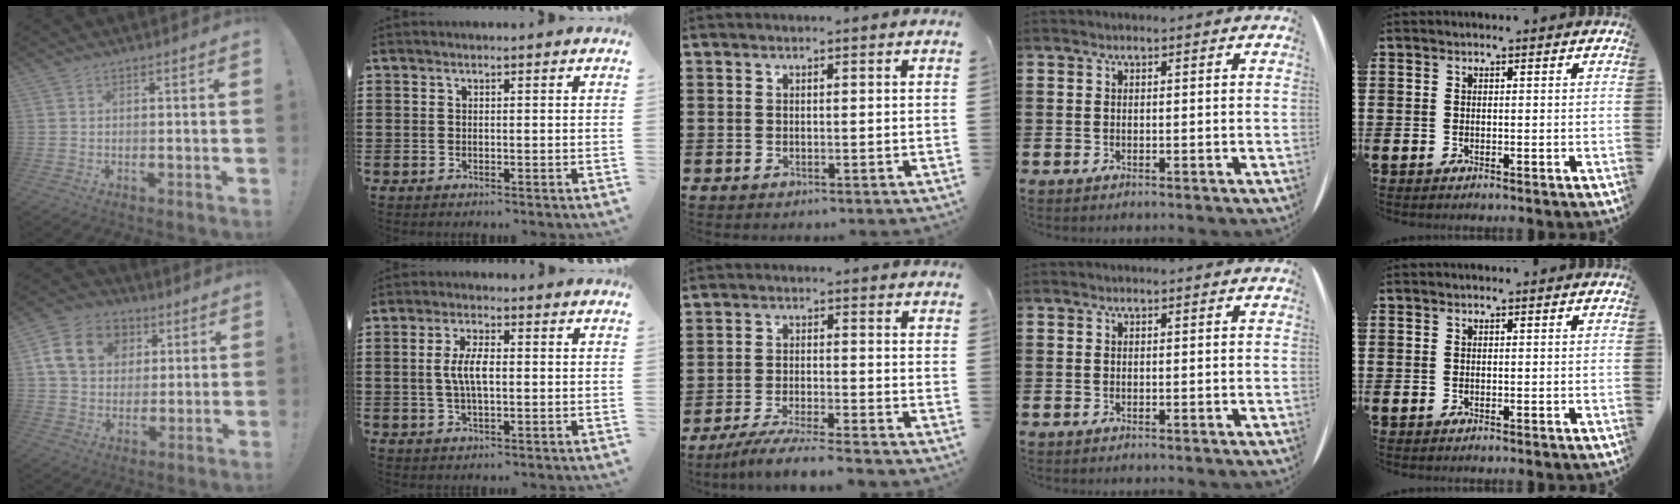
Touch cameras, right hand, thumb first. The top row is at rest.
{"thumb": {"total": 15.4, "force": [4.9, 12.3, 7.9], "torque": [-0.107, -0.009, 0.100]}, "index": {"total": 5.0, "force": [0.0, 1.8, 4.7], "torque": [-0.102, -0.001, -0.007]}, "middle": {"total": 5.0, "force": [-4.7, -0.1, 1.8], "torque": [-0.044, -0.012, -0.093]}}